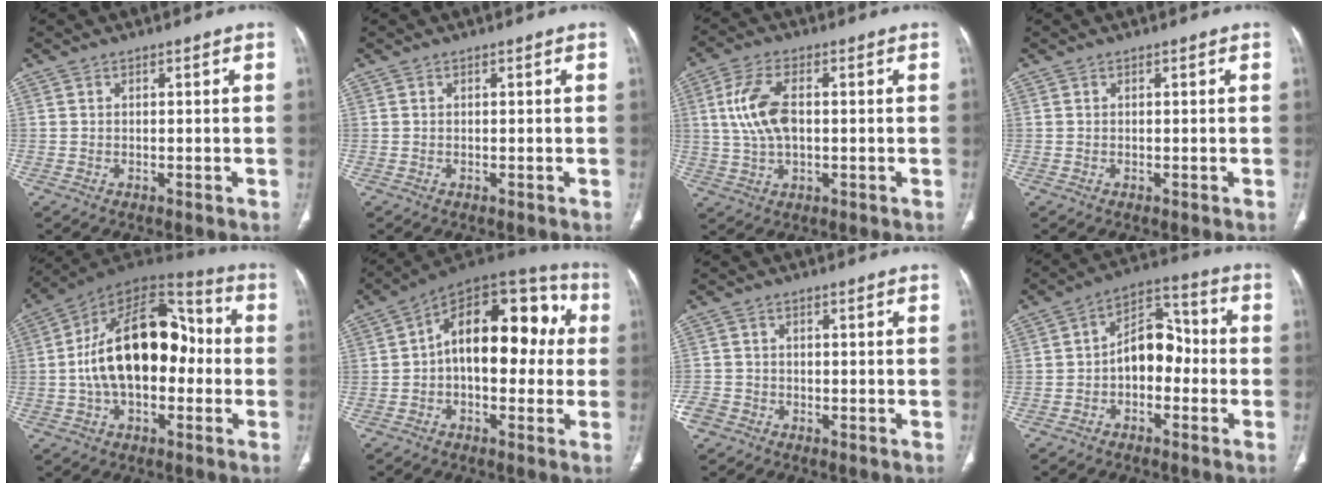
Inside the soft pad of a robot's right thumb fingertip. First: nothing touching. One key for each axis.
{"total": 0.0}
{"total": 9.3, "fx": 1.0, "fy": 4.9, "fz": 7.9, "tx": -0.170, "ty": 0.008, "tz": 0.022}
{"total": 0.0}
{"total": 22.5, "fx": -0.5, "fy": 13.3, "fz": 18.1, "tx": -0.286, "ty": 0.047, "tz": -0.014}
{"total": 19.2, "fx": 1.3, "fy": 11.0, "fz": 15.7, "tx": -0.190, "ty": 0.051, "tz": 0.009}
{"total": 3.8, "fx": -2.0, "fy": 3.1, "fz": 1.0, "tx": -0.017, "ty": 0.016, "tz": -0.040}
{"total": 9.8, "fx": -1.6, "fy": 6.5, "fz": 7.1, "tx": -0.080, "ty": 0.041, "tz": -0.042}